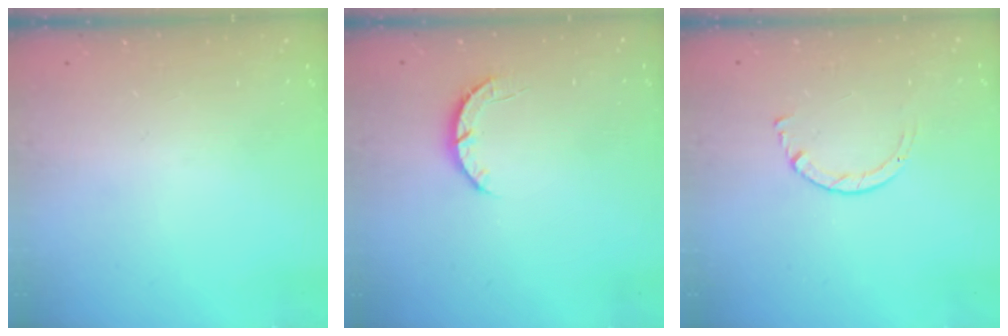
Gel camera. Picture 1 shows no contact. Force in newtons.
{"total": 3.2, "press": 3.2, "slide": 0.4}
{"total": 2.7, "press": 2.7, "slide": 0.3}